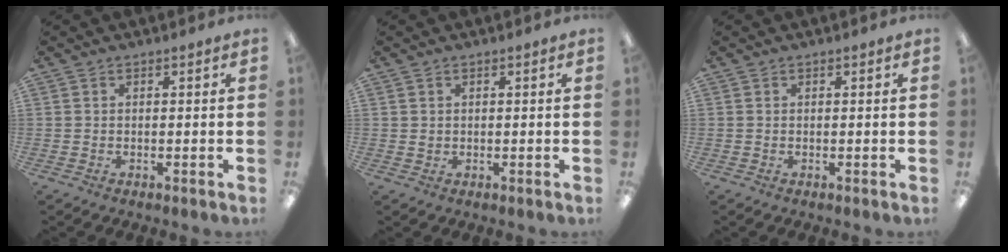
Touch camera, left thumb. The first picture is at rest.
{"total": 0.7, "force": [0.2, 0.6, 0.1], "torque": [-0.004, 0.002, 0.004]}
{"total": 0.0}